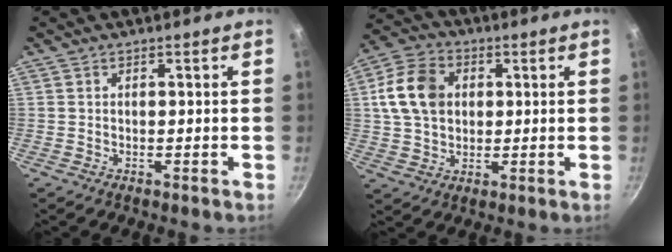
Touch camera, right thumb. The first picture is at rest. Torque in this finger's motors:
{"motor_torque": [1.34, 3.67, 1.39, -0.59, 0.29]}